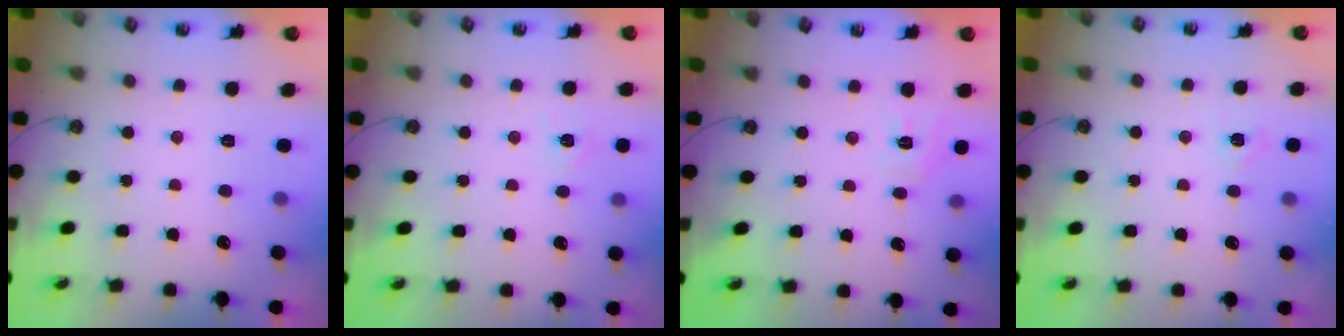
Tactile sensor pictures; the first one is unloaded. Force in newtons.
{"total": 4.5, "press": 4.5, "slide": 0.4}
{"total": 5.6, "press": 5.6, "slide": 0.0}
{"total": 4.2, "press": 4.2, "slide": 0.6}